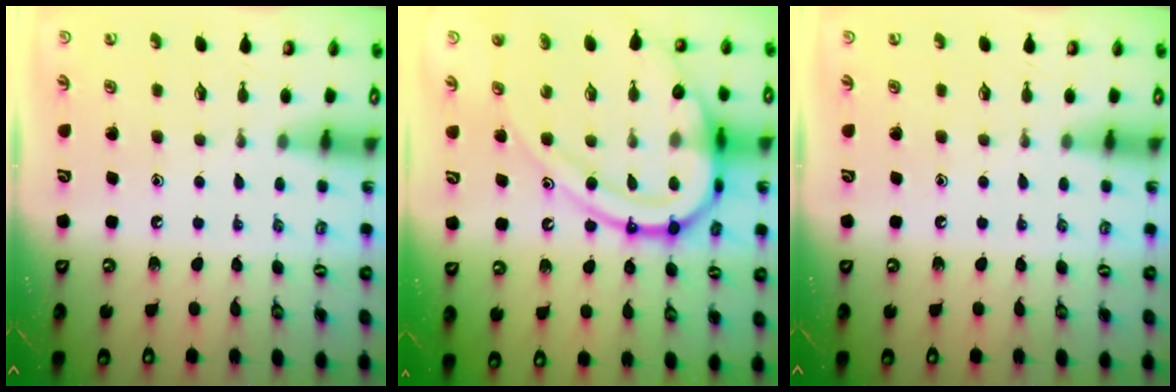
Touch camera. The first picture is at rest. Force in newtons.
{"total": 21.9, "press": 21.8, "slide": 1.3}
{"total": 0.0}